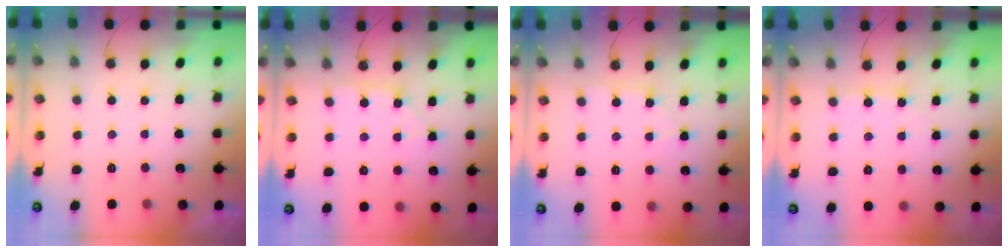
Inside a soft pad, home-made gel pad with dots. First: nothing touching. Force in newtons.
{"total": 2.1, "press": 2.1, "slide": 0.3}
{"total": 3.4, "press": 3.4, "slide": 0.4}
{"total": 2.9, "press": 2.9, "slide": 0.3}